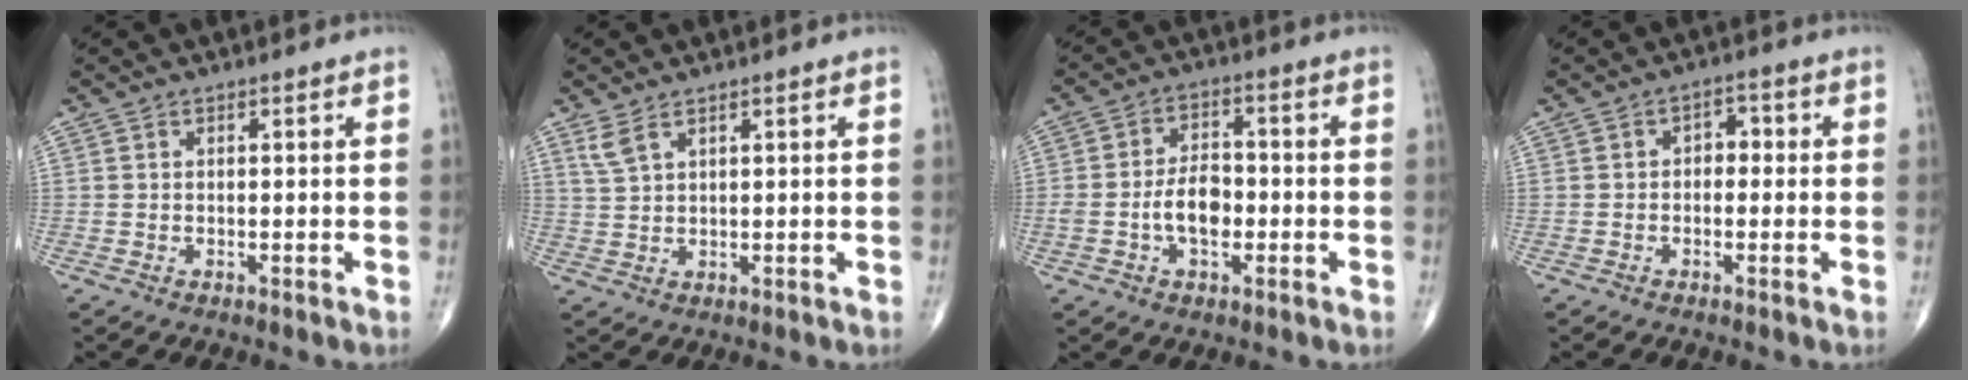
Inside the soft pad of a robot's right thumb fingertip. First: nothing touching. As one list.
[{"total": 2.9, "force": [2.0, 1.0, 1.8], "torque": [-0.044, 0.000, 0.050]}, {"total": 7.3, "force": [-1.6, 4.4, 5.6], "torque": [-0.089, 0.018, -0.032]}, {"total": 3.3, "force": [0.0, 2.3, 2.3], "torque": [-0.007, 0.015, -0.010]}]